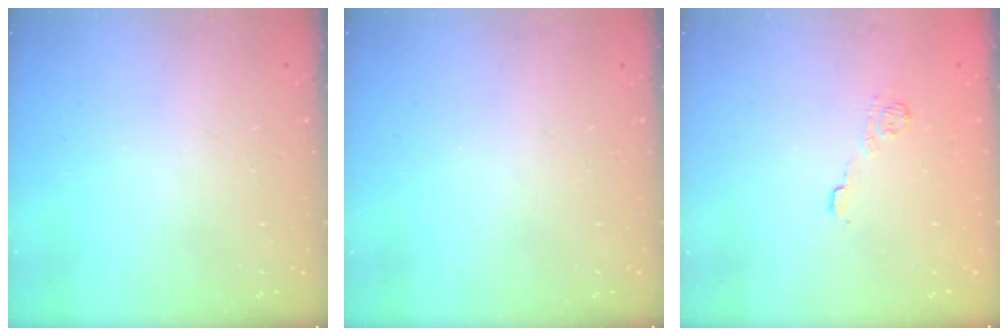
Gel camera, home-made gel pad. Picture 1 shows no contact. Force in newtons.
{"total": 0.0}
{"total": 8.7, "press": 8.6, "slide": 1.3}